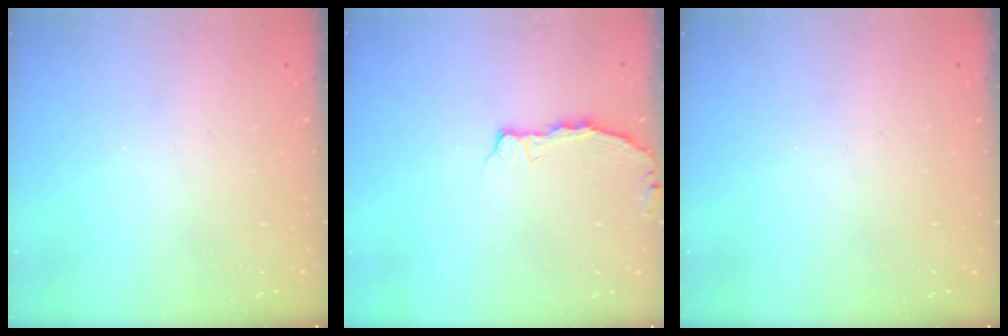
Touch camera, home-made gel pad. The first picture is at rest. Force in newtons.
{"total": 2.7, "press": 2.7, "slide": 0.5}
{"total": 0.0}